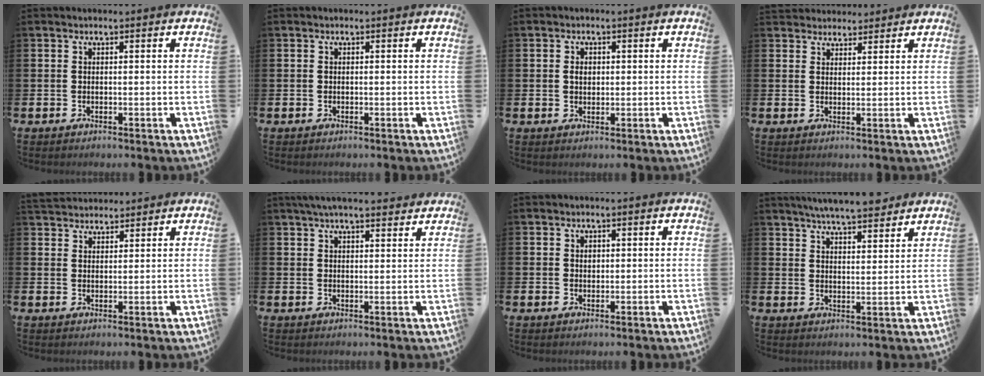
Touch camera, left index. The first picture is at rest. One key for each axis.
{"total": 0.0}
{"total": 1.7, "fx": 0.3, "fy": 1.2, "fz": 1.1, "tx": -0.006, "ty": 0.001, "tz": -0.001}
{"total": 2.8, "fx": 2.6, "fy": 1.0, "fz": -0.2, "tx": -0.002, "ty": -0.007, "tz": 0.048}
{"total": 3.2, "fx": 3.1, "fy": 0.9, "fz": 0.1, "tx": -0.010, "ty": -0.011, "tz": 0.058}
{"total": 4.1, "fx": 3.7, "fy": 0.7, "fz": 1.8, "tx": -0.041, "ty": -0.007, "tz": 0.067}
{"total": 0.8, "fx": 0.4, "fy": 0.6, "fz": 0.3, "tx": 0.010, "ty": -0.003, "tz": 0.004}
{"total": 5.9, "fx": 5.7, "fy": 0.4, "fz": 1.4, "tx": -0.042, "ty": -0.026, "tz": 0.103}